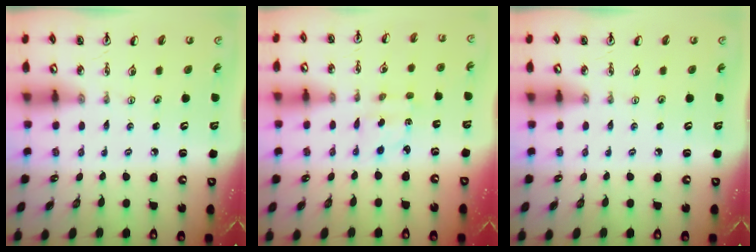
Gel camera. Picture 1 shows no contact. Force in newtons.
{"total": 2.2, "press": 2.2, "slide": 0.4}
{"total": 0.0}